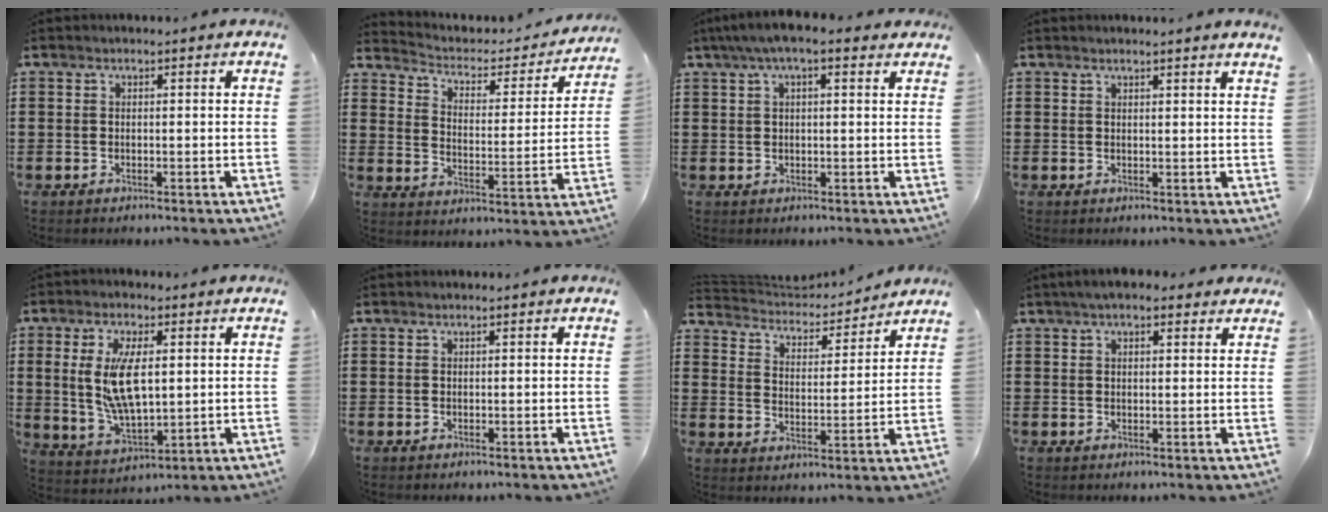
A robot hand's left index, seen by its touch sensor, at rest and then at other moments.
{"total": 2.6, "force": [2.0, 1.3, 1.0], "torque": [-0.035, -0.018, 0.025]}
{"total": 4.4, "force": [2.6, 0.9, 3.5], "torque": [-0.072, 0.008, 0.044]}
{"total": 1.4, "force": [1.3, -0.4, 0.5], "torque": [-0.009, -0.004, 0.024]}
{"total": 10.1, "force": [1.9, 4.5, 8.8], "torque": [-0.190, 0.003, 0.030]}
{"total": 0.0}
{"total": 3.8, "force": [3.7, 0.9, 0.4], "torque": [-0.034, -0.027, 0.057]}
{"total": 3.6, "force": [2.6, 1.2, 2.1], "torque": [-0.046, 0.008, 0.046]}